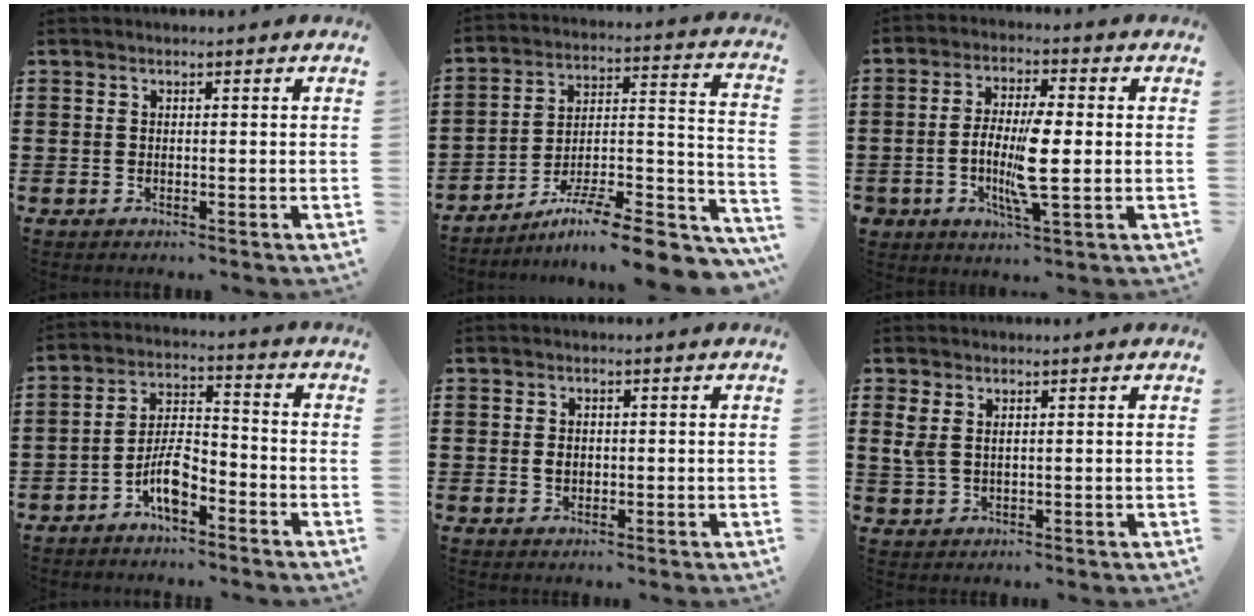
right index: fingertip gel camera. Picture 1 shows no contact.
{"total": 10.2, "force": [-7.9, 1.1, 6.4], "torque": [-0.094, 0.011, -0.147]}
{"total": 7.9, "force": [-1.2, 2.1, 7.5], "torque": [-0.150, -0.006, -0.024]}
{"total": 6.4, "force": [-3.8, 2.4, 4.5], "torque": [-0.096, 0.010, -0.075]}
{"total": 1.6, "force": [0.0, 1.1, 1.2], "torque": [-0.025, 0.007, -0.001]}
{"total": 2.4, "force": [1.4, 1.1, 1.5], "torque": [-0.035, 0.005, 0.026]}